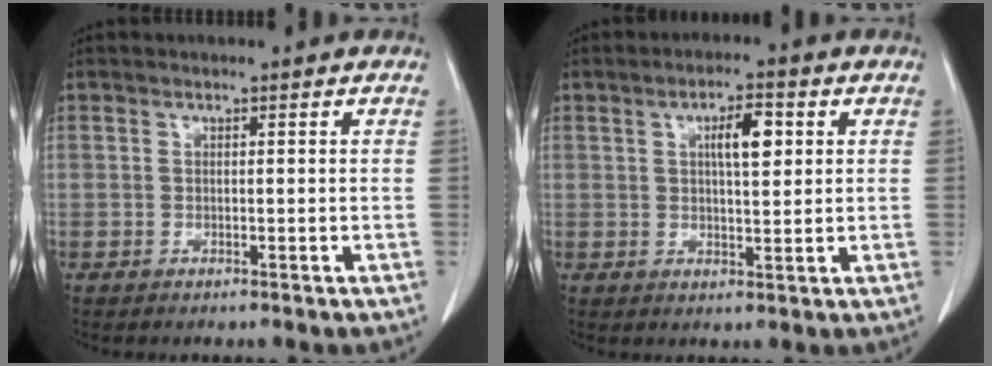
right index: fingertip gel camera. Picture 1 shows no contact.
{"total": 5.3, "force": [1.6, 1.5, 4.8], "torque": [-0.082, 0.006, 0.027]}